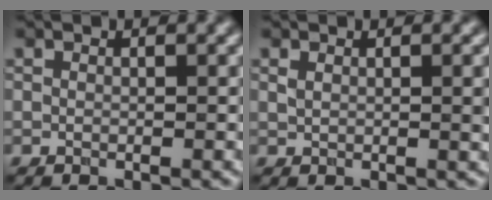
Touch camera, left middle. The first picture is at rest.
{"total": 2.0, "force": [0.7, 0.7, 1.8], "torque": [-0.026, -0.001, 0.014]}